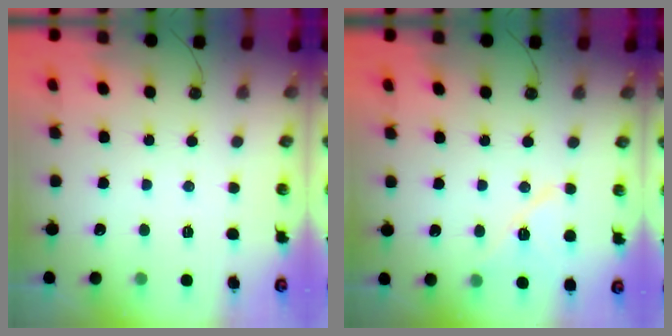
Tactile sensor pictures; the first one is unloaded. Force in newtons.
{"total": 10.4, "press": 10.3, "slide": 1.1}